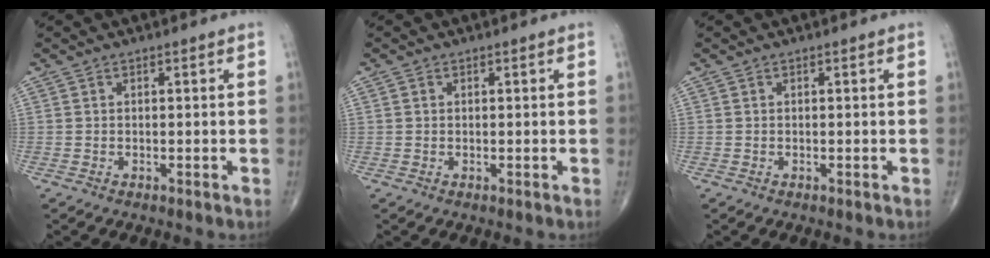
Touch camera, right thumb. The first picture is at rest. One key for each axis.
{"total": 0.6, "fx": 0.2, "fy": 0.5, "fz": 0.2, "tx": 0.000, "ty": 0.000, "tz": 0.003}
{"total": 0.0}